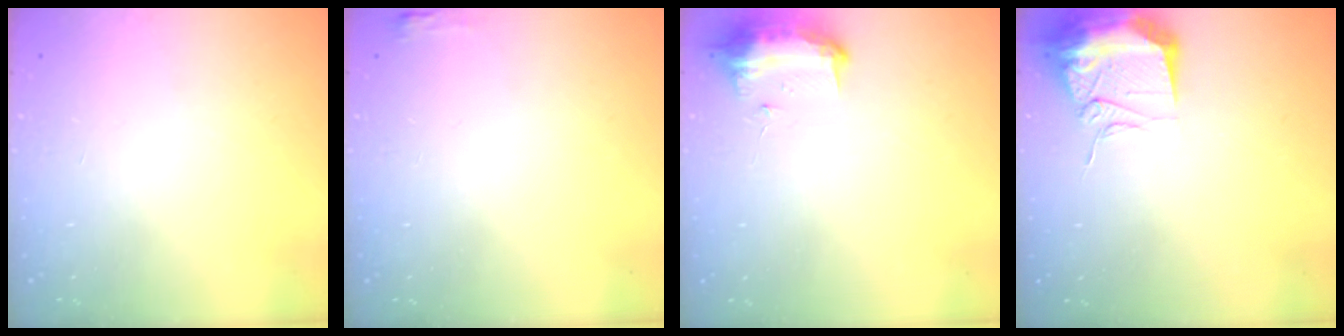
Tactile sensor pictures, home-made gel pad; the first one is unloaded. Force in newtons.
{"total": 2.7, "press": 2.6, "slide": 0.8}
{"total": 10.7, "press": 10.6, "slide": 0.7}
{"total": 12.6, "press": 12.5, "slide": 1.2}